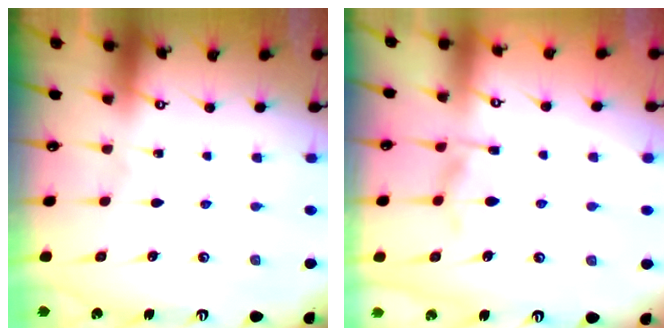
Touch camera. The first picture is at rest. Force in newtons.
{"total": 3.7, "press": 3.4, "slide": 1.4}